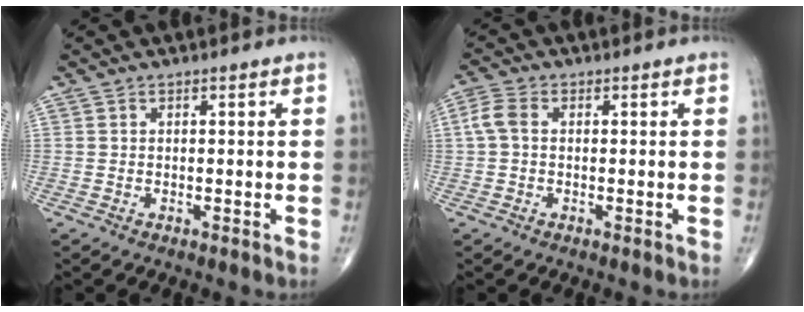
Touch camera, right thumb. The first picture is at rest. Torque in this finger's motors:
{"motor_torque": [-0.24, 0.37, -0.18, -0.32, 0.12]}